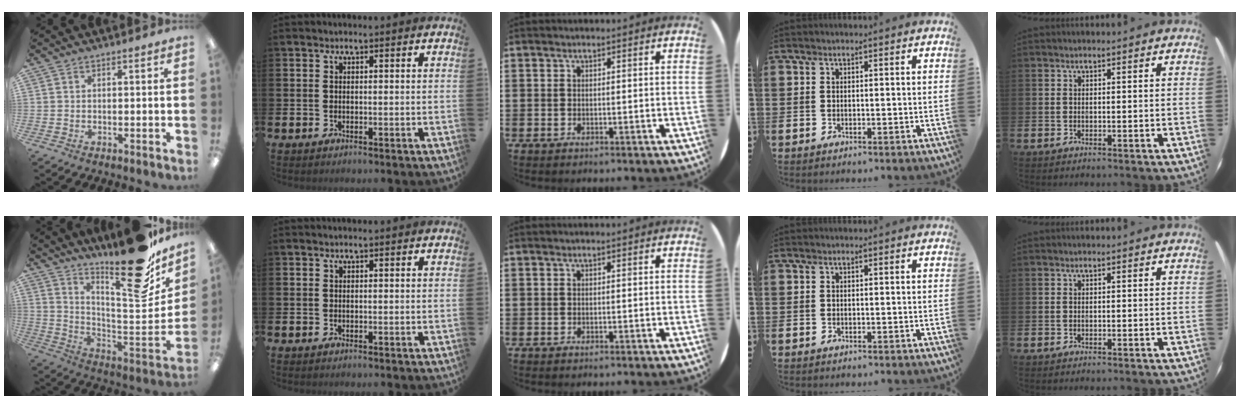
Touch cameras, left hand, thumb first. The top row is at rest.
{"thumb": {"total": 24.2, "force": [18.3, 5.1, 15.0], "torque": [-0.202, -0.139, 0.287]}}